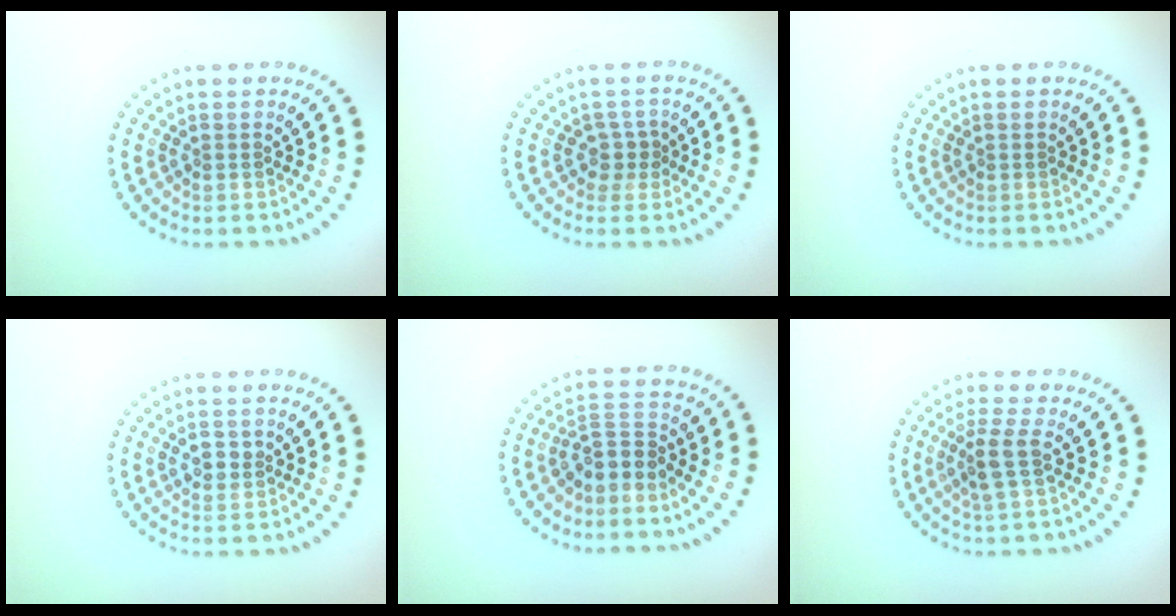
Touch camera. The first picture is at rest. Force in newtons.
{"total": 1.6, "press": 1.2, "slide": 1.1}
{"total": 0.0}
{"total": 1.6, "press": 1.6, "slide": 0.3}
{"total": 3.0, "press": 2.5, "slide": 1.7}
{"total": 2.5, "press": 1.9, "slide": 1.6}